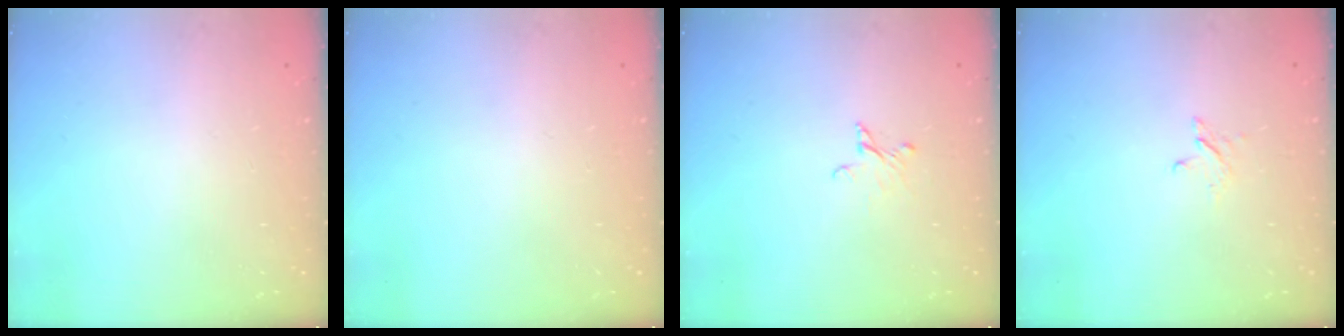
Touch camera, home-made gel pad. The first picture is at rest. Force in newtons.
{"total": 0.0}
{"total": 2.5, "press": 2.5, "slide": 0.2}
{"total": 2.8, "press": 2.8, "slide": 0.3}